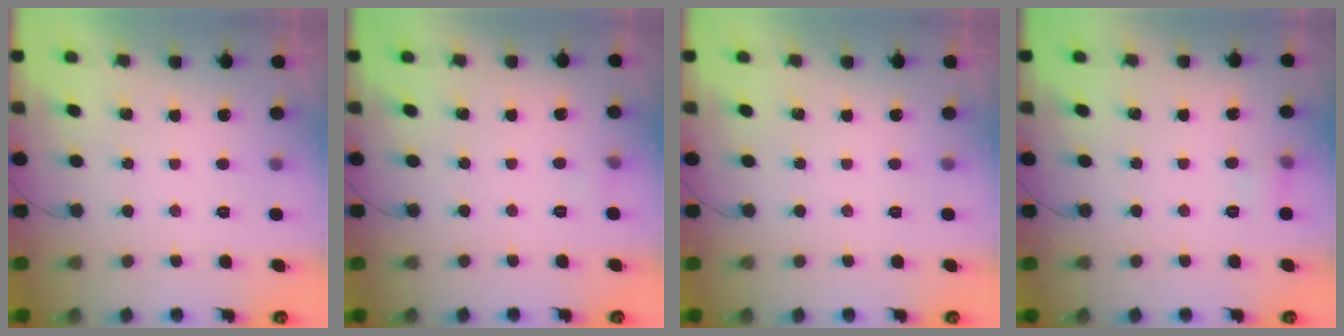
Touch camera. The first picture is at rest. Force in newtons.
{"total": 7.0, "press": 2.6, "slide": 6.5}
{"total": 0.0}
{"total": 5.4, "press": 5.1, "slide": 1.8}